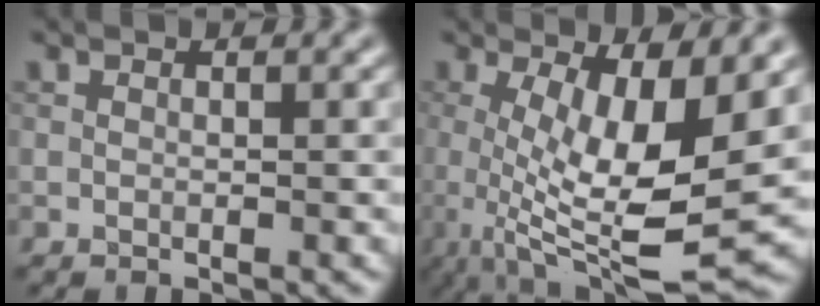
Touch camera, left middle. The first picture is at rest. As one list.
[{"total": 10.1, "force": [0.0, 3.1, 9.7], "torque": [-0.169, -0.019, 0.006]}]